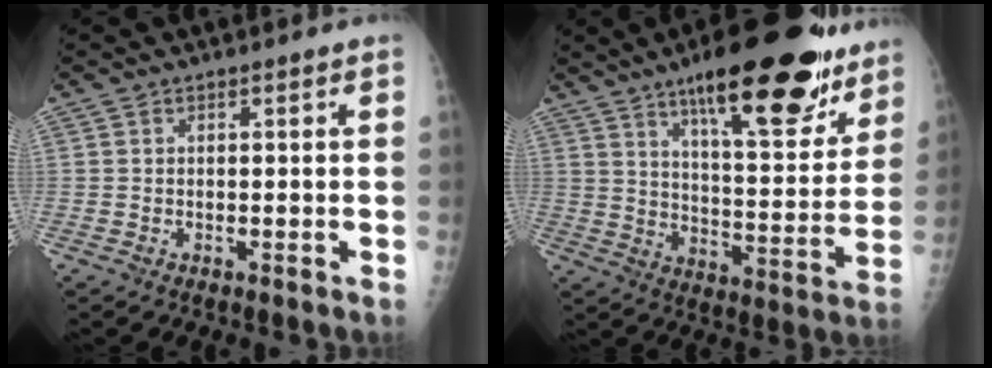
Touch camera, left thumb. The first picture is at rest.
{"total": 23.5, "force": [15.1, 7.1, 16.5], "torque": [-0.199, -0.063, 0.226]}